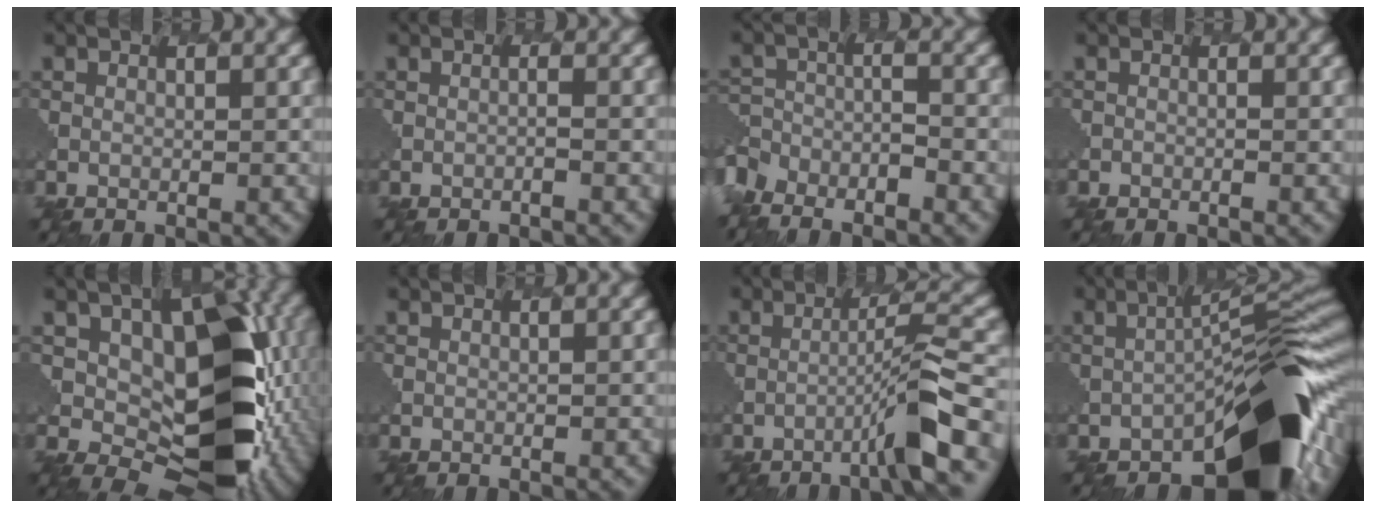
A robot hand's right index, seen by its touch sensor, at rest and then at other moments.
{"total": 1.1, "force": [-0.6, -0.4, -0.8], "torque": [-0.003, -0.008, -0.010]}
{"total": 7.9, "force": [-7.1, 3.4, 0.4], "torque": [-0.036, -0.011, -0.112]}
{"total": 1.7, "force": [-1.5, 0.2, -0.8], "torque": [-0.001, -0.009, -0.016]}
{"total": 12.3, "force": [0.7, 8.7, 8.7], "torque": [-0.162, -0.011, -0.002]}
{"total": 2.3, "force": [0.5, 1.3, 1.8], "torque": [-0.011, 0.017, -0.003]}
{"total": 3.6, "force": [-2.4, -1.1, 2.4], "torque": [-0.071, 0.018, -0.065]}
{"total": 9.9, "force": [-5.5, 3.0, 7.7], "torque": [-0.103, 0.012, -0.113]}